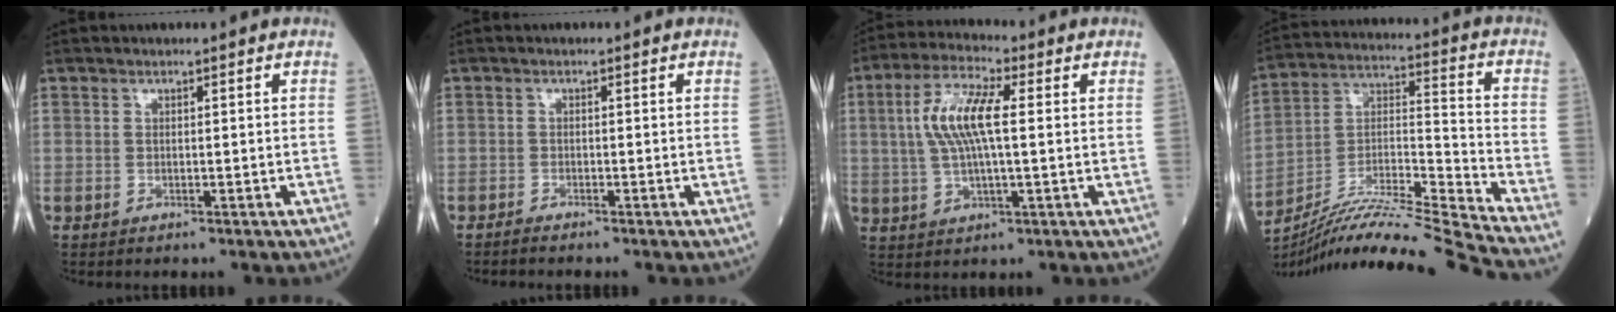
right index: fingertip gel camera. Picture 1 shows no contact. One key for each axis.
{"total": 1.0, "fx": -0.9, "fy": -0.2, "fz": 0.2, "tx": -0.007, "ty": -0.001, "tz": -0.020}
{"total": 9.4, "fx": 1.4, "fy": 2.2, "fz": 9.0, "tx": -0.191, "ty": 0.012, "tz": 0.026}
{"total": 19.7, "fx": -17.9, "fy": -3.0, "fz": 7.7, "tx": -0.149, "ty": -0.001, "tz": -0.312}